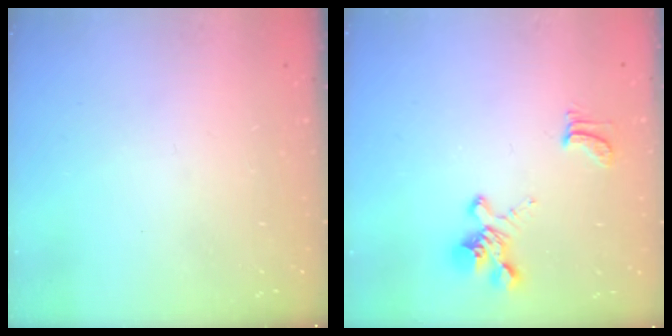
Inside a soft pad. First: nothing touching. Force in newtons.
{"total": 2.0, "press": 1.6, "slide": 1.2}